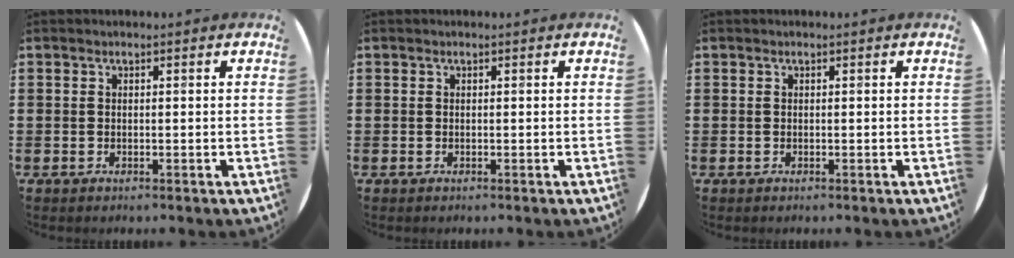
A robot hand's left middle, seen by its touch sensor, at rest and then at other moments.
{"total": 0.0}
{"total": 0.0}